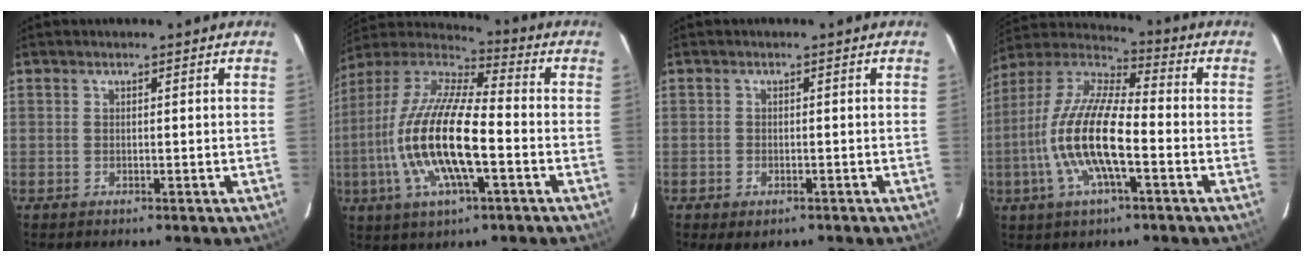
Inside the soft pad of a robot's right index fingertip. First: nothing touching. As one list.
[{"total": 19.5, "force": [-4.2, 5.5, 18.2], "torque": [-0.363, -0.008, -0.089]}, {"total": 2.7, "force": [-1.5, 1.8, 1.4], "torque": [-0.029, -0.008, -0.021]}, {"total": 16.5, "force": [-4.1, 4.7, 15.3], "torque": [-0.307, -0.002, -0.087]}]